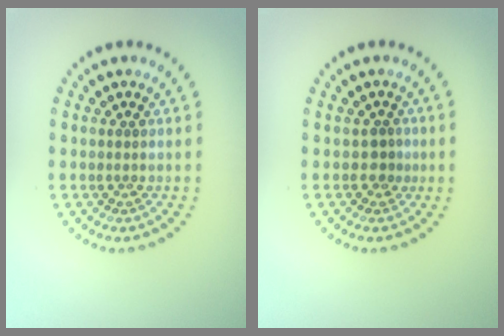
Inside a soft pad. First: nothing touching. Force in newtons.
{"total": 1.3, "press": 1.0, "slide": 0.8}